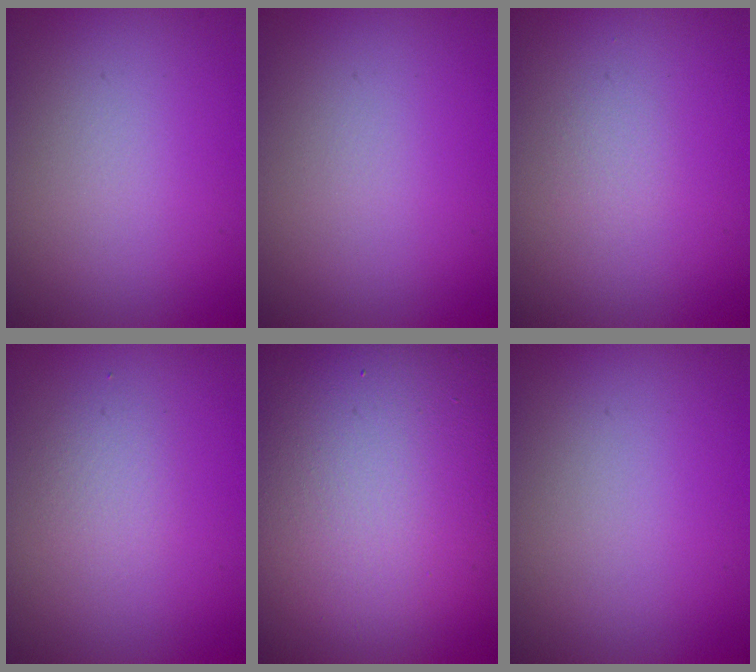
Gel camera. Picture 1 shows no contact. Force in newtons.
{"total": 0.0}
{"total": 0.6, "press": 0.6, "slide": 0.1}
{"total": 1.3, "press": 1.3, "slide": 0.1}
{"total": 22.8, "press": 22.8, "slide": 1.0}
{"total": 0.0}